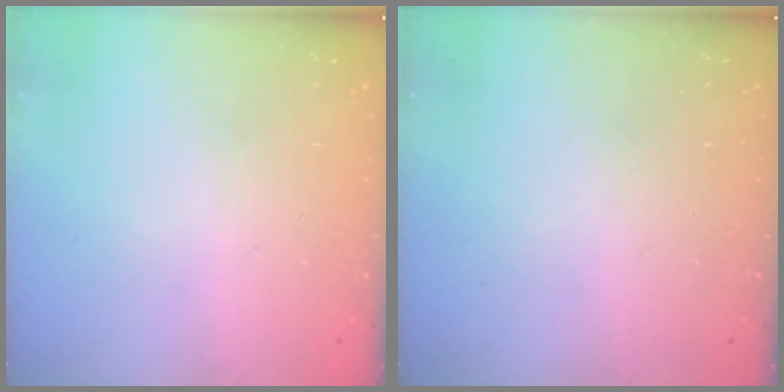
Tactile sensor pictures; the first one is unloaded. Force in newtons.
{"total": 0.0}